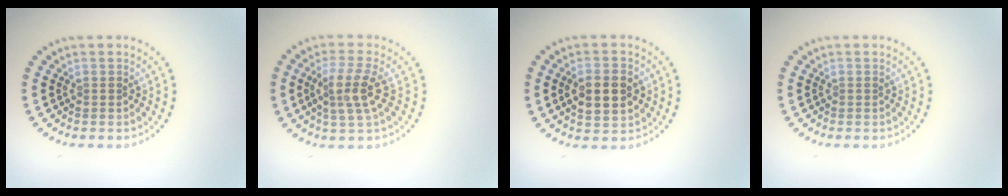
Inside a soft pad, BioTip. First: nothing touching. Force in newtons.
{"total": 3.3, "press": 2.8, "slide": 1.8}
{"total": 4.6, "press": 4.6, "slide": 0.3}
{"total": 0.0}